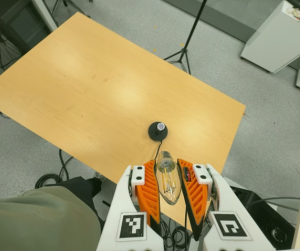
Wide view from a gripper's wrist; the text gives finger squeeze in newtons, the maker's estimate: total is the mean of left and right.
{"total": 21.9, "left": 23.7, "right": 20.1}